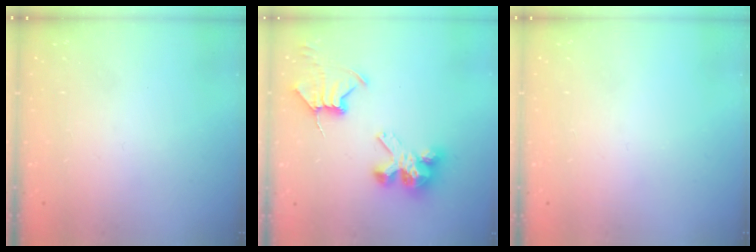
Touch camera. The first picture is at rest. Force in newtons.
{"total": 9.8, "press": 9.7, "slide": 1.2}
{"total": 0.0}